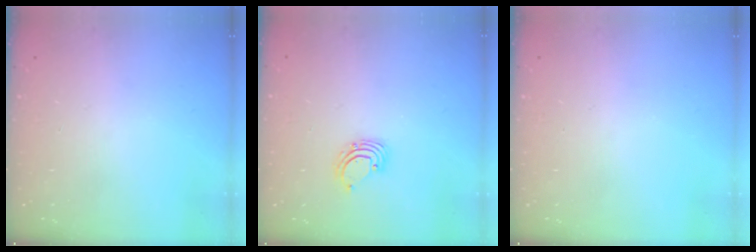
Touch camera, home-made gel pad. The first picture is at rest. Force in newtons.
{"total": 2.2, "press": 2.2, "slide": 0.2}
{"total": 0.0}